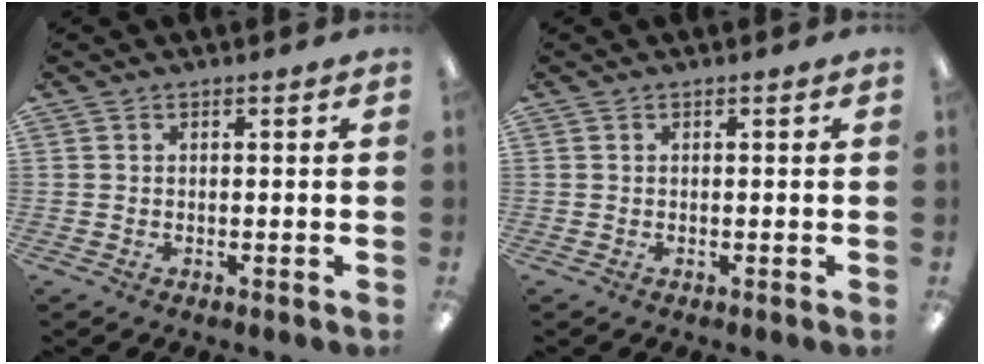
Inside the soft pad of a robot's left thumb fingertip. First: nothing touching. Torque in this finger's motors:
{"motor_torque": [0.00, 0.00, 0.01, -0.03, -0.01]}